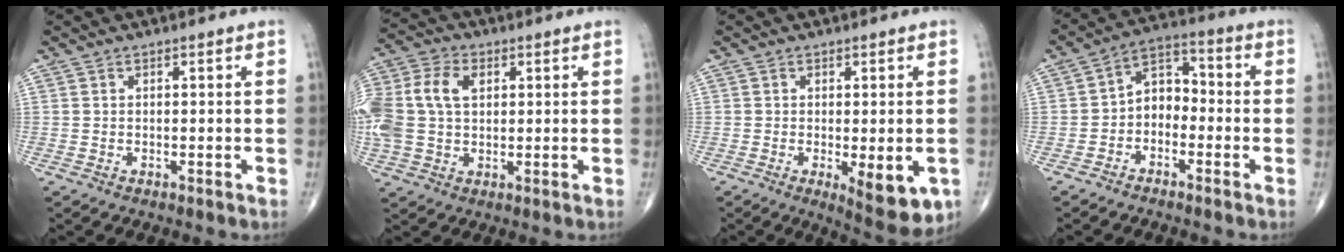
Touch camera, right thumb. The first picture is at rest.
{"total": 16.9, "force": [3.1, 12.1, 11.4], "torque": [-0.292, 0.030, 0.062]}
{"total": 9.0, "force": [-2.7, 3.1, 7.9], "torque": [-0.097, -0.016, -0.031]}
{"total": 7.0, "force": [-2.1, 5.0, 4.3], "torque": [-0.047, 0.041, -0.055]}